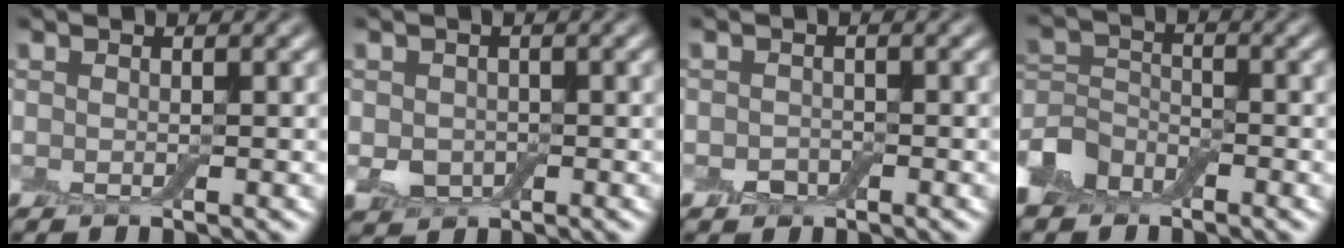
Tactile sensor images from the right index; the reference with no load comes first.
{"total": 2.6, "force": [-0.4, 2.1, 1.4], "torque": [-0.028, -0.005, -0.011]}
{"total": 1.3, "force": [-0.7, 1.0, 0.5], "torque": [-0.005, 0.000, -0.015]}
{"total": 5.2, "force": [-3.0, 3.3, 2.5], "torque": [-0.052, -0.004, -0.074]}